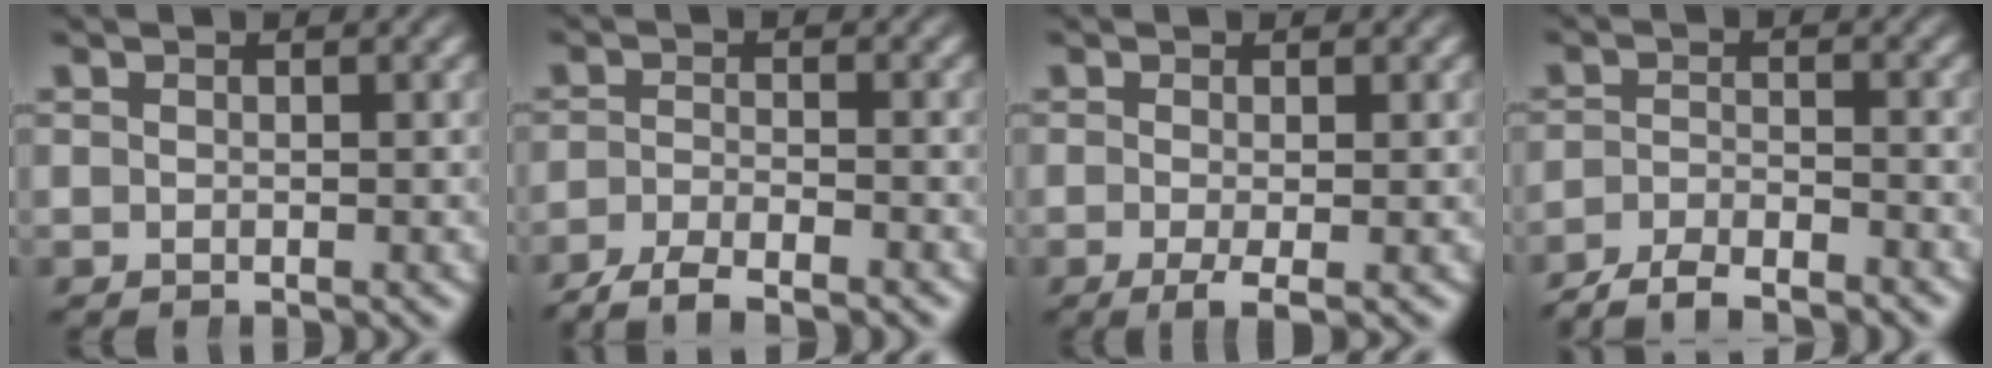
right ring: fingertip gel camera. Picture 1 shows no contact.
{"total": 4.8, "force": [-4.2, 1.3, 2.0], "torque": [-0.027, -0.014, -0.063]}
{"total": 2.7, "force": [-1.6, 0.8, 2.1], "torque": [-0.043, -0.020, -0.019]}
{"total": 4.8, "force": [-4.4, 1.3, 1.5], "torque": [-0.018, -0.013, -0.070]}